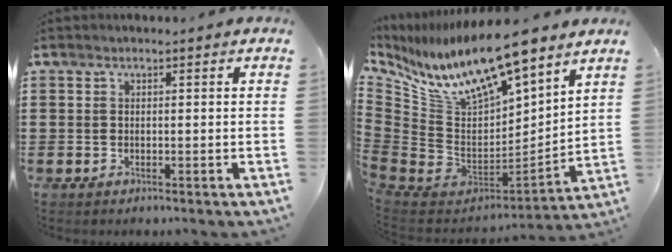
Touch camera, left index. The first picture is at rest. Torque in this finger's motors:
{"motor_torque": [1.90, -0.24, 1.06, 0.21]}